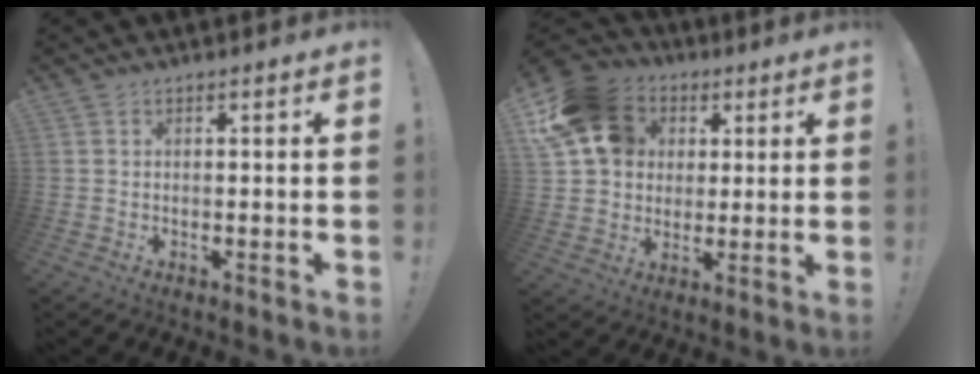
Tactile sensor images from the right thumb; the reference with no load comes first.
{"total": 17.7, "force": [5.6, 14.4, 8.6], "torque": [-0.142, -0.011, 0.116]}